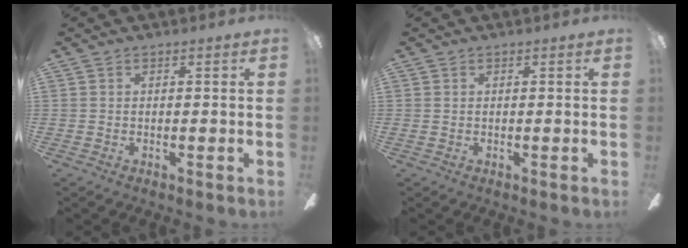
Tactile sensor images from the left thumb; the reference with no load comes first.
{"total": 0.0}